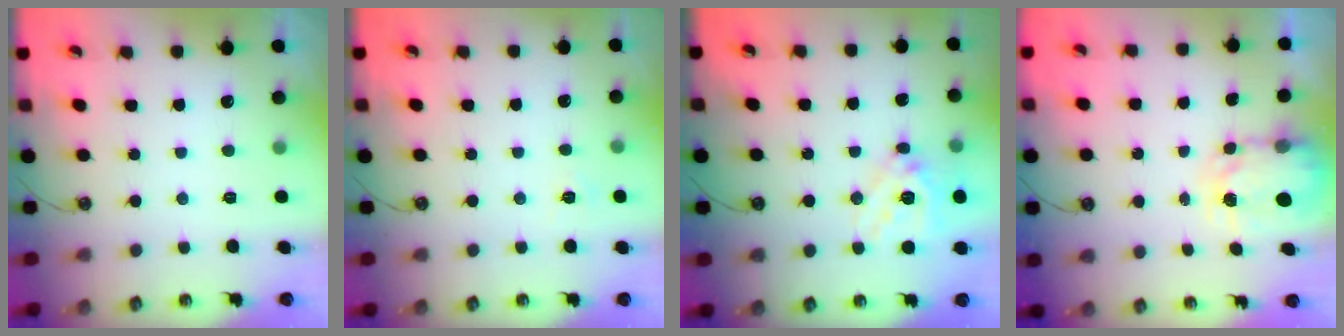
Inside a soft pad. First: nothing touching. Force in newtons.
{"total": 4.4, "press": 4.3, "slide": 0.4}
{"total": 16.5, "press": 16.2, "slide": 2.9}
{"total": 4.9, "press": 4.9, "slide": 0.4}